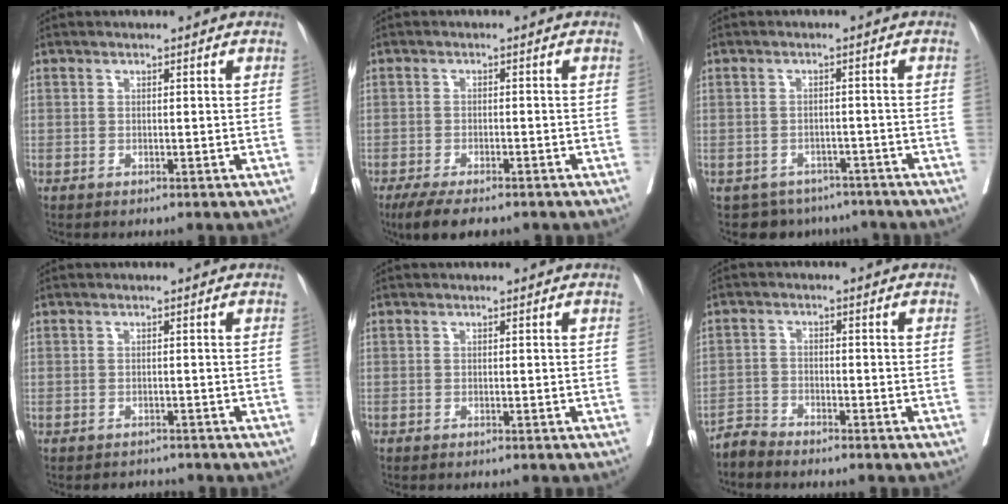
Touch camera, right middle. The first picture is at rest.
{"total": 7.6, "force": [-5.9, 1.9, 4.3], "torque": [-0.063, -0.012, -0.092]}
{"total": 6.8, "force": [-5.7, 3.7, 0.1], "torque": [0.006, 0.014, -0.068]}
{"total": 1.7, "force": [-1.6, 0.5, -0.5], "torque": [0.005, -0.004, -0.027]}
{"total": 0.0}
{"total": 2.5, "force": [-2.5, -0.1, -0.5], "torque": [0.017, -0.010, -0.054]}